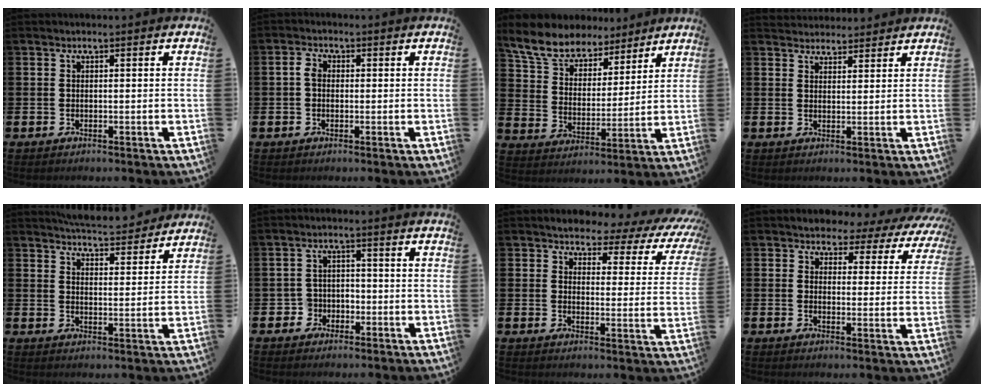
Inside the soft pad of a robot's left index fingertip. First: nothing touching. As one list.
[{"total": 2.2, "force": [0.1, 1.6, 1.6], "torque": [-0.023, 0.006, -0.002]}, {"total": 8.3, "force": [7.4, 3.3, 1.8], "torque": [-0.085, -0.040, 0.136]}, {"total": 3.2, "force": [3.1, 1.0, -0.2], "torque": [0.002, -0.012, 0.057]}, {"total": 5.9, "force": [5.8, 0.6, 0.6], "torque": [-0.022, -0.038, 0.104]}, {"total": 3.3, "force": [-1.7, 2.8, 0.4], "torque": [-0.026, 0.010, -0.036]}, {"total": 3.1, "force": [2.5, 1.5, 0.8], "torque": [-0.017, -0.032, 0.031]}, {"total": 3.1, "force": [2.5, 1.8, 0.0], "torque": [-0.004, -0.031, 0.033]}]